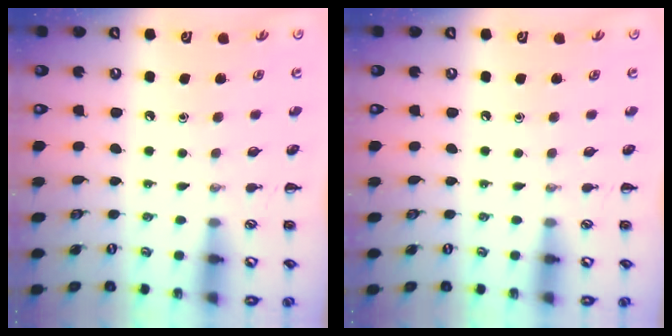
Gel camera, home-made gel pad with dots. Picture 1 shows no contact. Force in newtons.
{"total": 0.0}